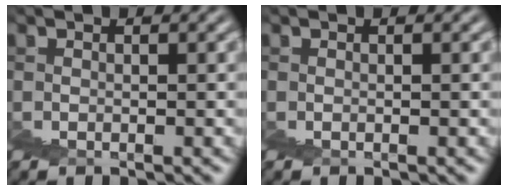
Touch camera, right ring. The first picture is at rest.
{"total": 0.0}